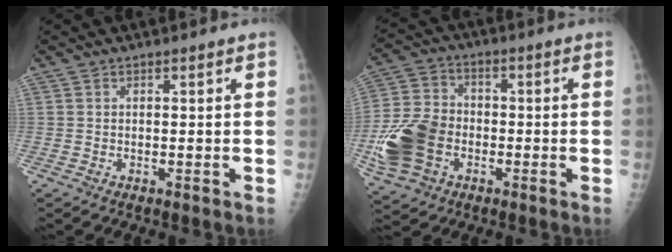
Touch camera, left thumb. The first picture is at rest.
{"total": 14.0, "force": [-3.7, 10.5, 8.5], "torque": [-0.164, 0.019, -0.071]}